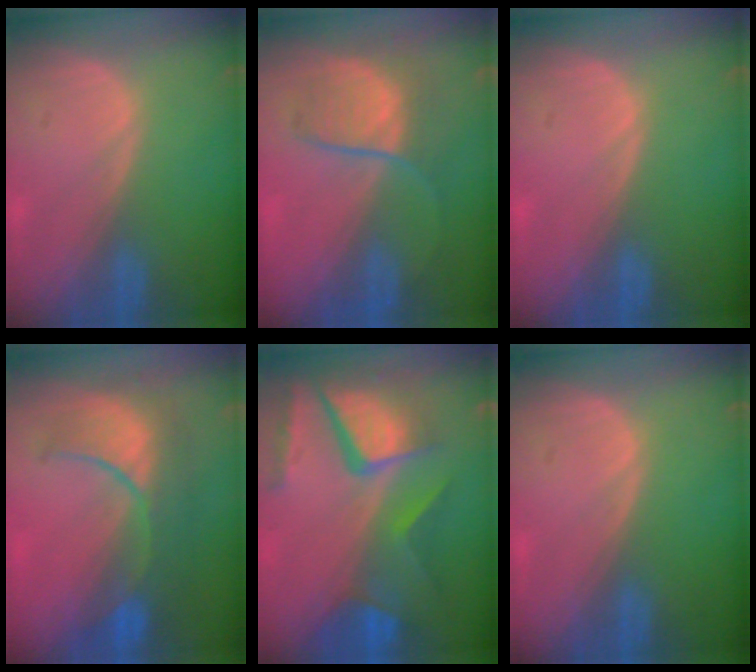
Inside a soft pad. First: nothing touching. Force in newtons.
{"total": 6.6, "press": 6.5, "slide": 1.3}
{"total": 0.0}
{"total": 9.5, "press": 9.1, "slide": 2.7}
{"total": 11.6, "press": 9.7, "slide": 6.5}
{"total": 0.0}